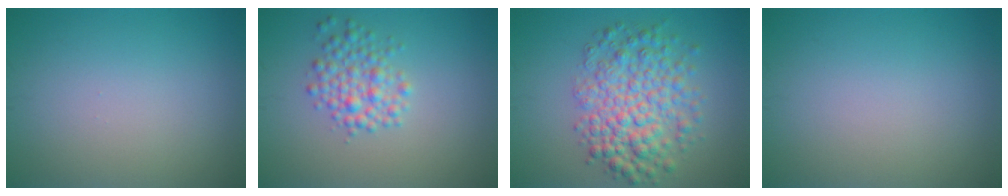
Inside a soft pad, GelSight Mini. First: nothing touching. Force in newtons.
{"total": 3.1, "press": 3.1, "slide": 0.1}
{"total": 6.5, "press": 6.5, "slide": 0.2}
{"total": 0.0}